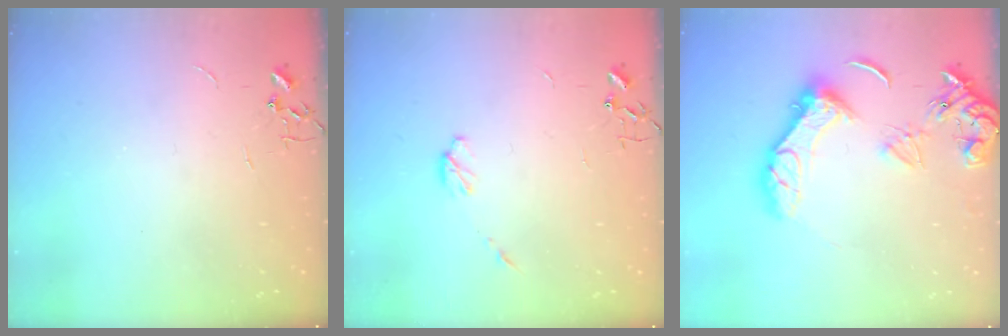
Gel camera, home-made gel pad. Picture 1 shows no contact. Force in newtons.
{"total": 4.9, "press": 4.9, "slide": 0.6}
{"total": 14.9, "press": 14.8, "slide": 1.9}